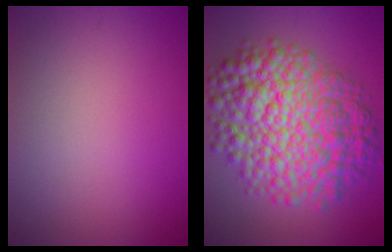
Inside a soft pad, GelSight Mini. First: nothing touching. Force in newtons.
{"total": 11.4, "press": 11.4, "slide": 0.2}